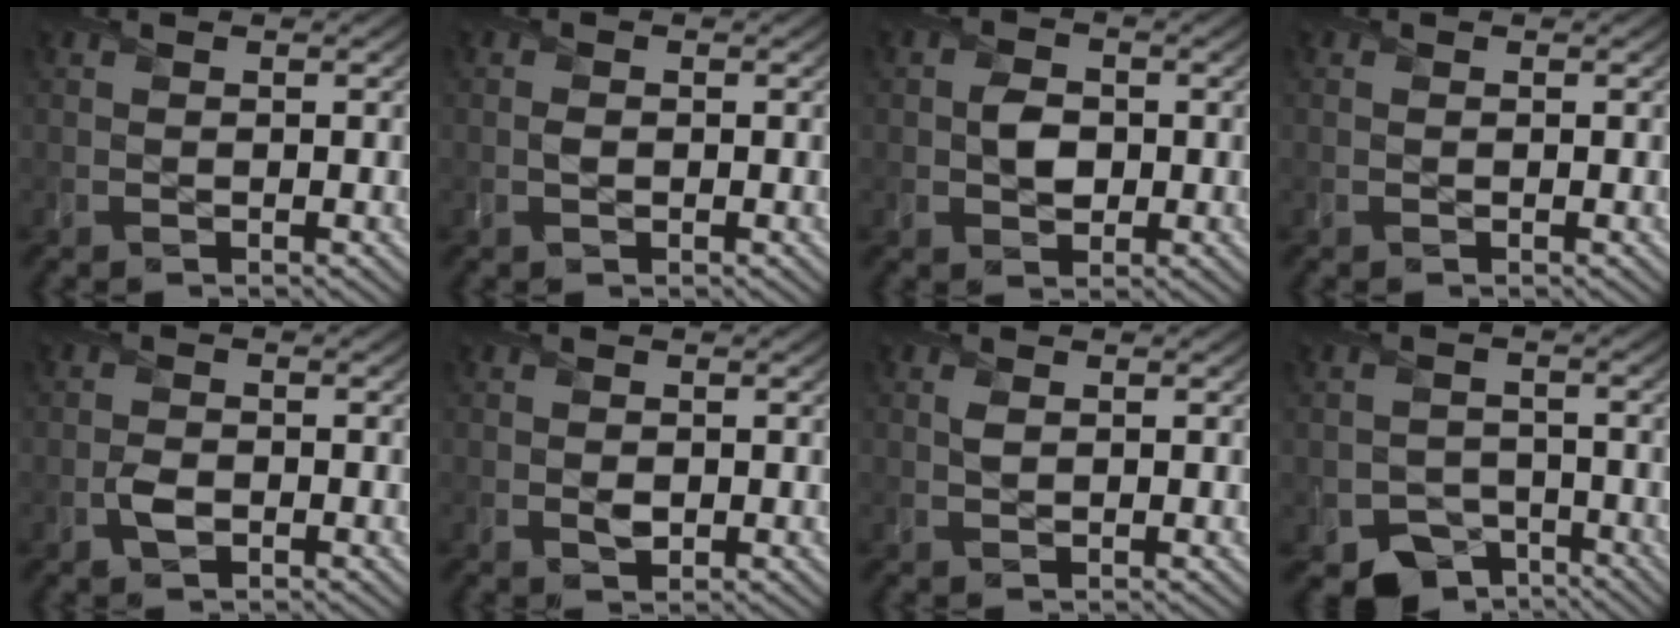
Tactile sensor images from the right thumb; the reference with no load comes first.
{"total": 0.6, "force": [0.0, 0.6, 0.3], "torque": [-0.004, -0.003, -0.002]}
{"total": 3.1, "force": [-0.2, 2.5, 1.8], "torque": [-0.035, -0.004, -0.007]}
{"total": 0.0}
{"total": 1.8, "force": [-0.7, 1.2, 1.1], "torque": [-0.023, -0.002, -0.015]}
{"total": 1.1, "force": [0.2, 0.9, 0.5], "torque": [-0.011, -0.005, 0.004]}
{"total": 1.0, "force": [0.5, 0.5, 0.6], "torque": [-0.017, 0.003, 0.010]}
{"total": 5.1, "force": [-3.5, 3.5, 1.4], "torque": [-0.016, -0.015, -0.059]}